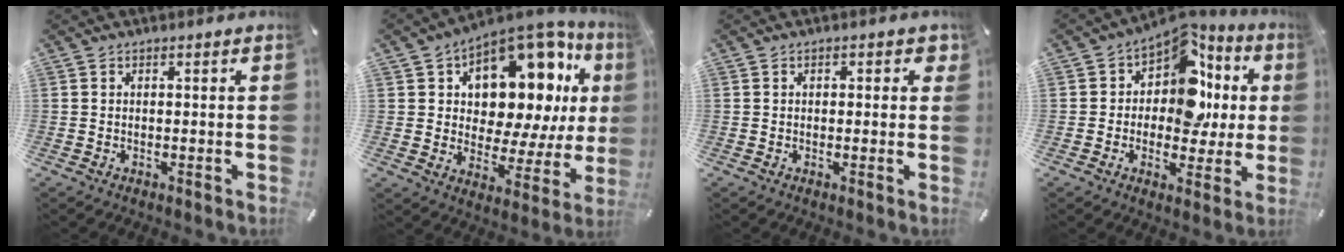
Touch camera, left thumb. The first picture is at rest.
{"total": 16.3, "force": [9.3, 9.3, 9.6], "torque": [-0.125, -0.091, 0.153]}
{"total": 1.8, "force": [0.2, 1.2, 1.4], "torque": [-0.010, 0.002, -0.002]}
{"total": 12.7, "force": [2.5, 9.2, 8.3], "torque": [-0.132, -0.026, 0.047]}